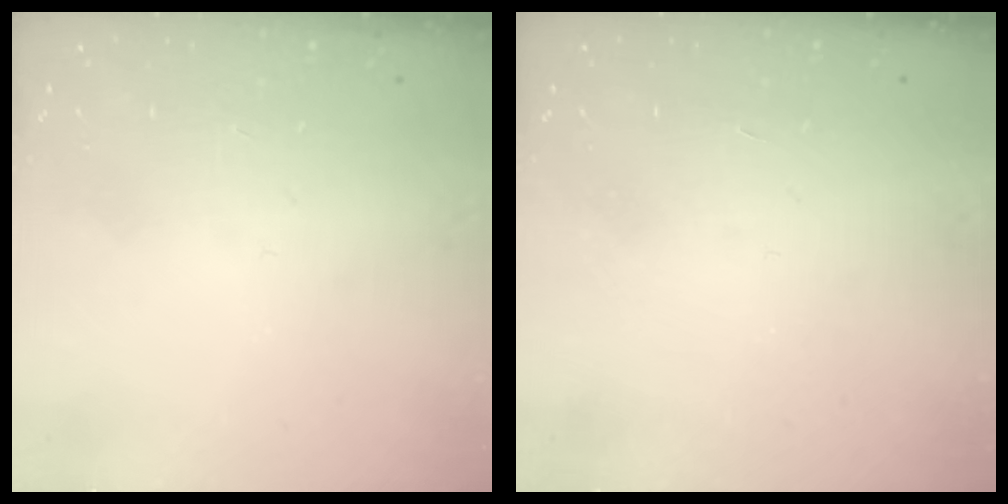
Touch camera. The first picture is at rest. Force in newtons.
{"total": 1.7, "press": 1.7, "slide": 0.1}